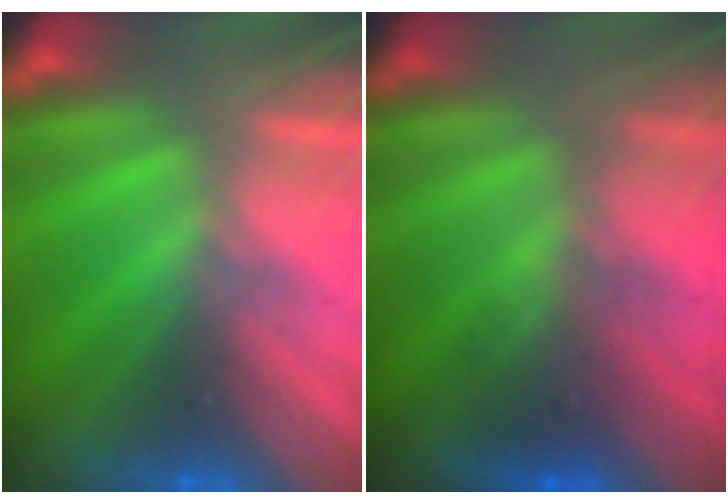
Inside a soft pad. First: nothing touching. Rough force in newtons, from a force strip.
{"total": 2.2}